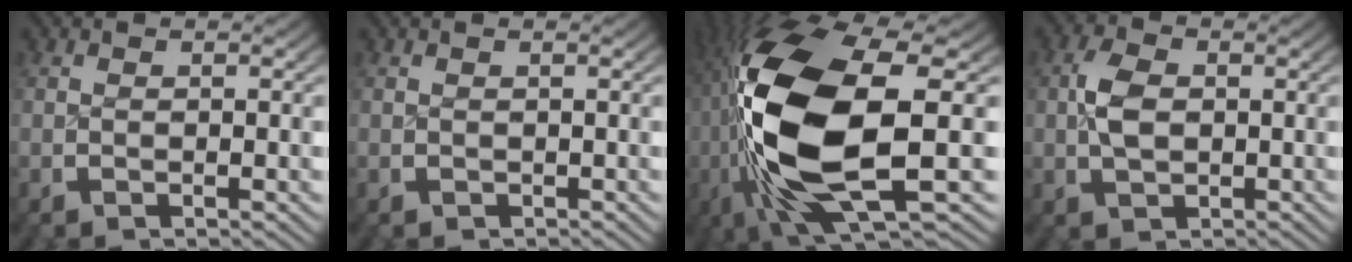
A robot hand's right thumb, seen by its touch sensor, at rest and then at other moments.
{"total": 0.8, "force": [0.2, -0.1, -0.8], "torque": [0.017, 0.001, 0.003]}
{"total": 20.9, "force": [-0.2, 10.5, 18.1], "torque": [-0.399, -0.052, 0.037]}
{"total": 2.5, "force": [0.6, 2.0, 1.4], "torque": [-0.037, -0.006, 0.013]}